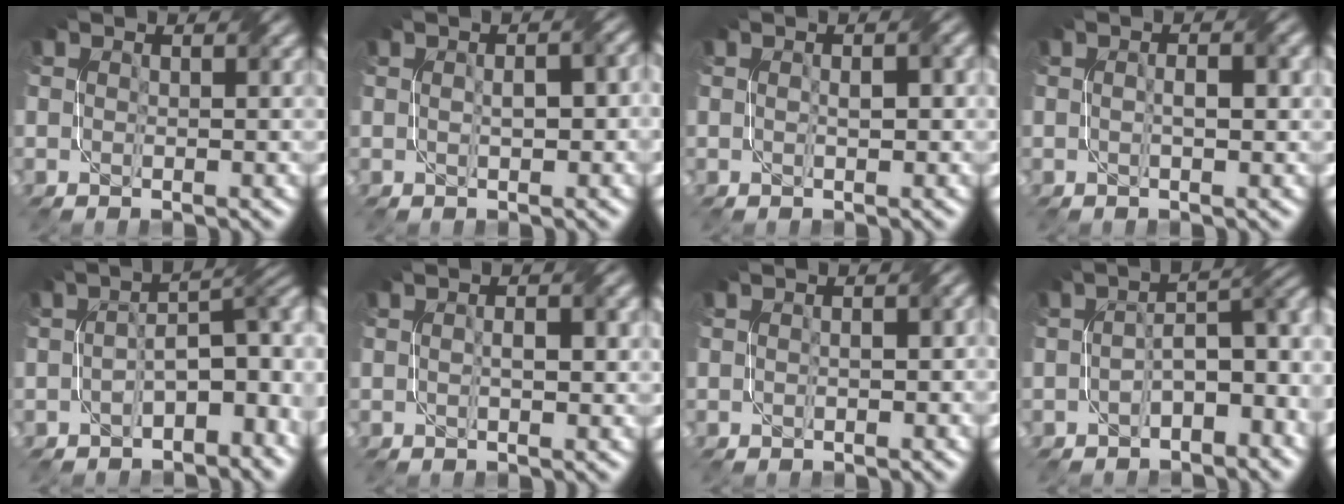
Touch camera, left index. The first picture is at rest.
{"total": 3.1, "force": [0.3, 1.3, 2.8], "torque": [-0.036, 0.007, 0.002]}
{"total": 1.5, "force": [0.1, 0.4, 1.4], "torque": [-0.026, 0.004, 0.002]}
{"total": 2.2, "force": [0.0, 0.6, 2.1], "torque": [-0.032, 0.001, -0.001]}
{"total": 6.8, "force": [-1.7, 3.4, 5.6], "torque": [-0.073, 0.011, -0.030]}
{"total": 1.9, "force": [0.0, 0.5, 1.9], "torque": [-0.031, 0.003, 0.000]}
{"total": 1.4, "force": [0.0, 0.5, 1.3], "torque": [-0.022, 0.000, -0.001]}
{"total": 5.7, "force": [-2.0, 2.6, 4.7], "torque": [-0.063, 0.013, -0.039]}